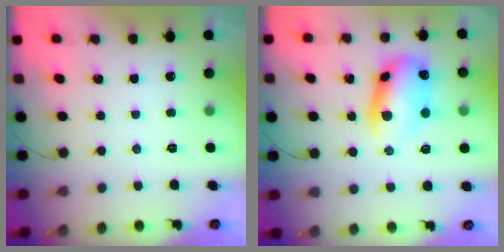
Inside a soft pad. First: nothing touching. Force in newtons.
{"total": 10.8, "press": 10.7, "slide": 1.8}